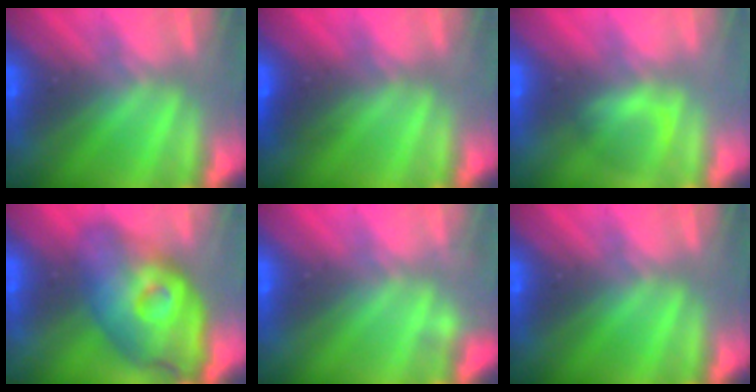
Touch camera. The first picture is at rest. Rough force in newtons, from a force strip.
{"total": 2.4}
{"total": 2.2}
{"total": 4.6}
{"total": 2.1}
{"total": 0.0}